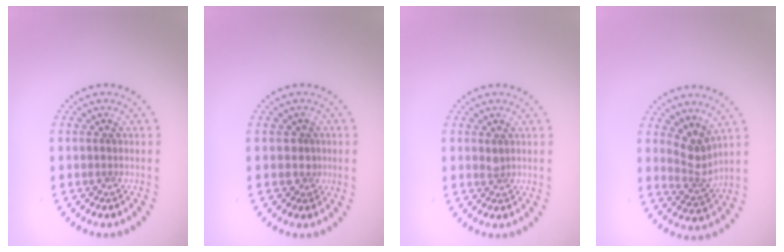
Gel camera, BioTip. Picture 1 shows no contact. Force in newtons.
{"total": 1.6, "press": 1.3, "slide": 0.9}
{"total": 0.6, "press": 0.5, "slide": 0.2}
{"total": 2.7, "press": 2.1, "slide": 1.7}